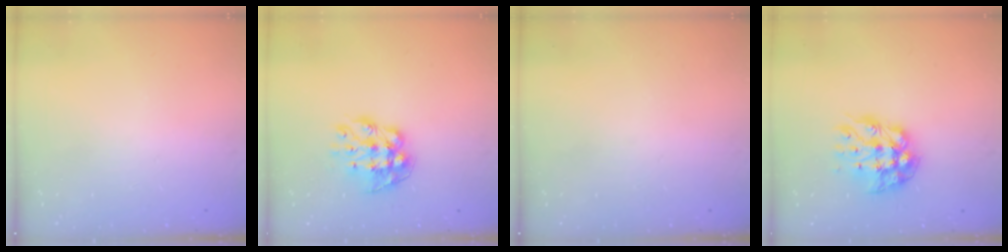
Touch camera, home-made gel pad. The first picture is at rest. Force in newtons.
{"total": 10.1, "press": 10.0, "slide": 0.8}
{"total": 0.0}
{"total": 11.6, "press": 11.6, "slide": 0.9}